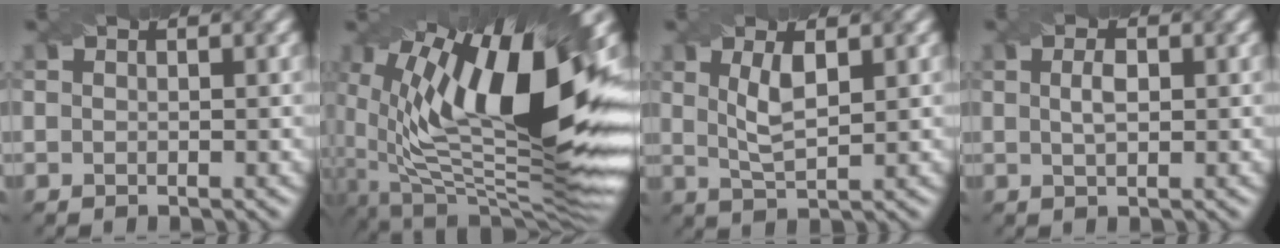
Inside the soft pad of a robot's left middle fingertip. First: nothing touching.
{"total": 16.4, "force": [3.4, 6.1, 14.8], "torque": [-0.249, -0.001, 0.051]}
{"total": 3.4, "force": [1.0, 1.2, 3.0], "torque": [-0.067, -0.002, 0.023]}
{"total": 1.7, "force": [0.3, 0.8, 1.5], "torque": [-0.033, 0.001, 0.007]}